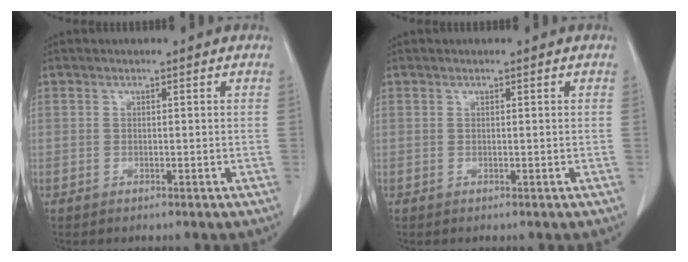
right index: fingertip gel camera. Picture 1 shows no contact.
{"total": 0.0}